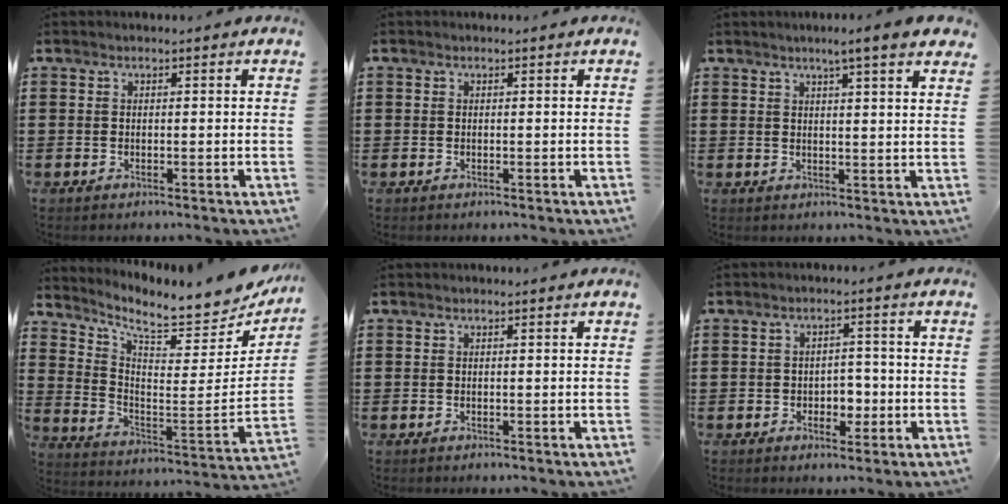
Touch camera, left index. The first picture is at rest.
{"total": 0.0}
{"total": 4.2, "force": [3.2, -0.5, 2.6], "torque": [-0.051, -0.011, 0.052]}
{"total": 7.2, "force": [6.4, 0.8, 3.3], "torque": [-0.082, -0.066, 0.101]}
{"total": 0.0}
{"total": 2.8, "force": [-1.1, 2.1, 1.5], "torque": [-0.026, 0.000, -0.027]}